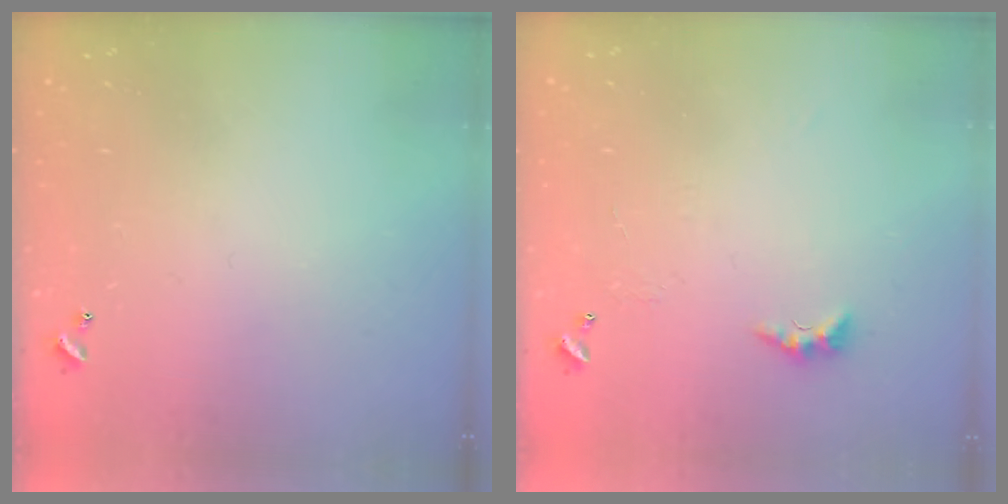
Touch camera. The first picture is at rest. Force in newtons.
{"total": 3.0, "press": 2.9, "slide": 0.7}